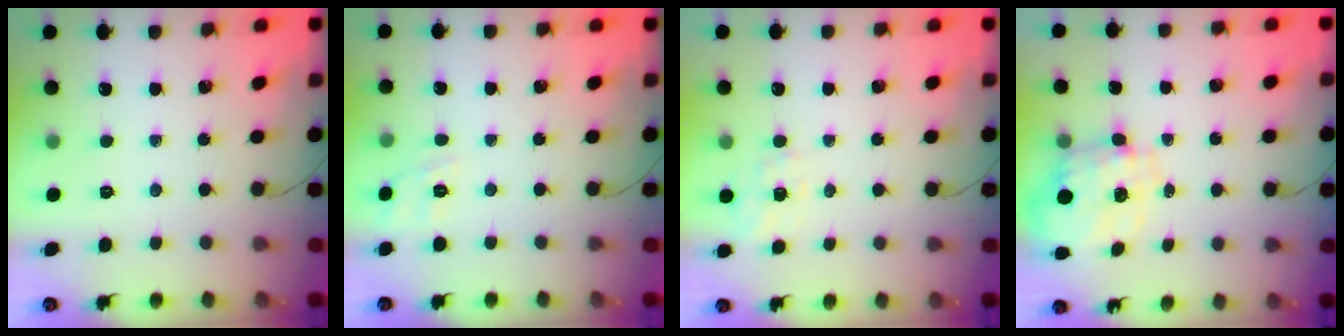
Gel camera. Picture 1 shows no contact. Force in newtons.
{"total": 8.8, "press": 8.7, "slide": 1.8}
{"total": 5.2, "press": 4.9, "slide": 1.6}
{"total": 3.7, "press": 3.4, "slide": 1.4}